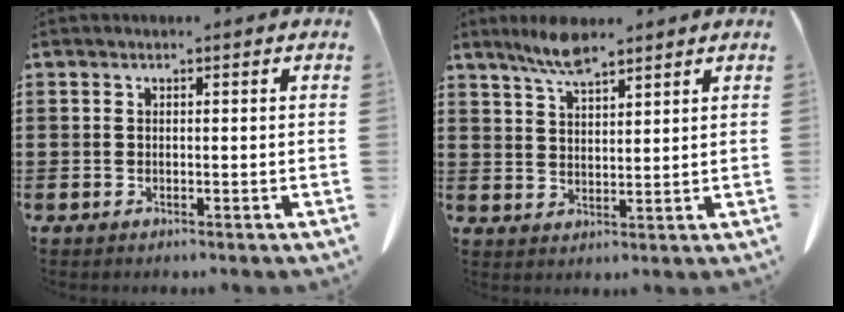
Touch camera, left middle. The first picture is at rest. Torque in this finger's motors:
{"motor_torque": [0.07, -0.04, 0.21, 0.05]}